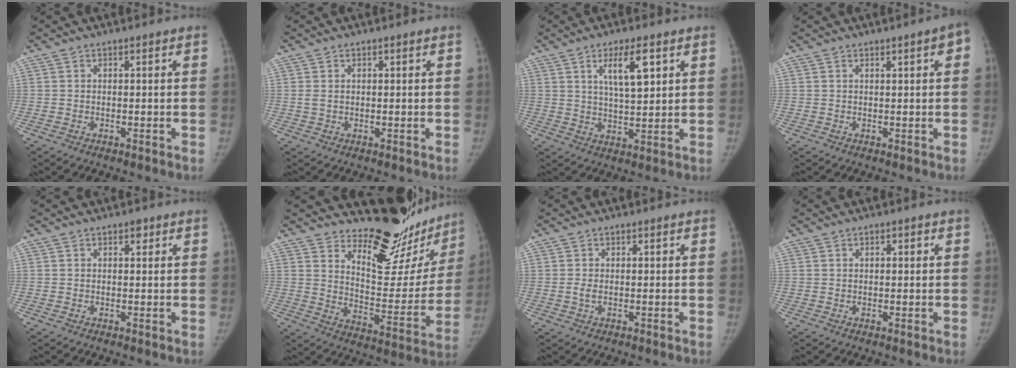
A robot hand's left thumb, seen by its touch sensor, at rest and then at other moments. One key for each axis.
{"total": 1.4, "fx": 0.3, "fy": 0.9, "fz": 1.0, "tx": -0.024, "ty": 0.005, "tz": 0.012}
{"total": 8.3, "fx": 3.6, "fy": 2.6, "fz": 7.0, "tx": -0.111, "ty": -0.020, "tz": 0.066}
{"total": 2.4, "fx": 0.8, "fy": 0.4, "fz": 2.2, "tx": -0.023, "ty": 0.004, "tz": 0.008}
{"total": 1.3, "fx": 0.7, "fy": 0.8, "fz": 0.7, "tx": -0.003, "ty": -0.001, "tz": 0.007}
{"total": 20.9, "fx": 18.2, "fy": 7.3, "fz": 7.3, "tx": -0.040, "ty": -0.164, "tz": 0.249}
{"total": 1.3, "fx": -0.1, "fy": 0.8, "fz": 1.1, "tx": -0.025, "ty": 0.001, "tz": -0.002}
{"total": 1.3, "fx": 0.5, "fy": 0.6, "fz": 1.1, "tx": -0.015, "ty": 0.002, "tz": 0.006}